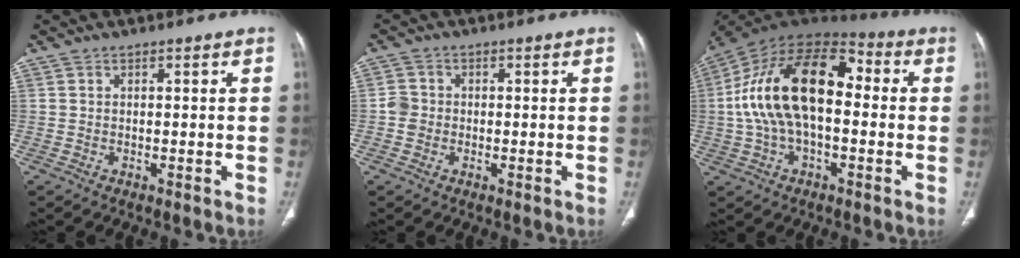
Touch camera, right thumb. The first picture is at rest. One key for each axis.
{"total": 2.7, "fx": -0.4, "fy": 2.5, "fz": 0.9, "tx": -0.007, "ty": 0.008, "tz": -0.011}
{"total": 21.4, "fx": 0.7, "fy": 11.8, "fz": 17.8, "tx": -0.322, "ty": 0.044, "tz": 0.005}